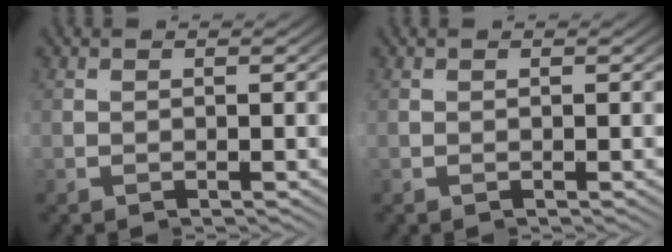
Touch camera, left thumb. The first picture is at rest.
{"total": 0.0}